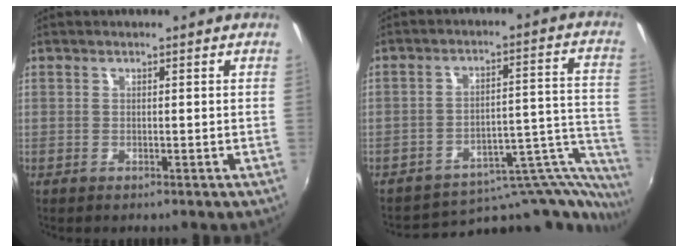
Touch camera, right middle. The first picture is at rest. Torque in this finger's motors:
{"motor_torque": [0.31, -0.60, -0.04, 0.00]}